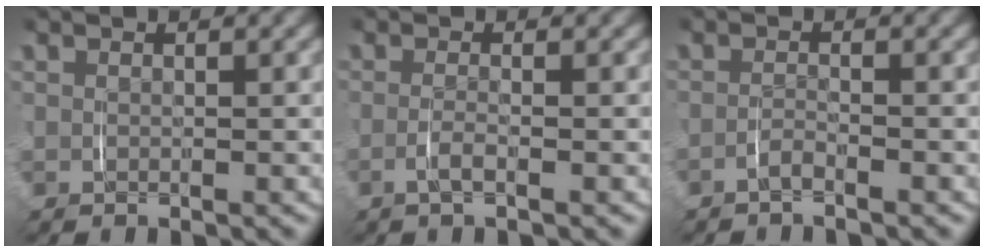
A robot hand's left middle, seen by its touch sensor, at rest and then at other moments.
{"total": 1.4, "force": [-0.9, -0.2, 1.0], "torque": [-0.025, -0.008, -0.016]}
{"total": 1.4, "force": [-1.3, -0.2, 0.3], "torque": [-0.007, -0.001, -0.028]}